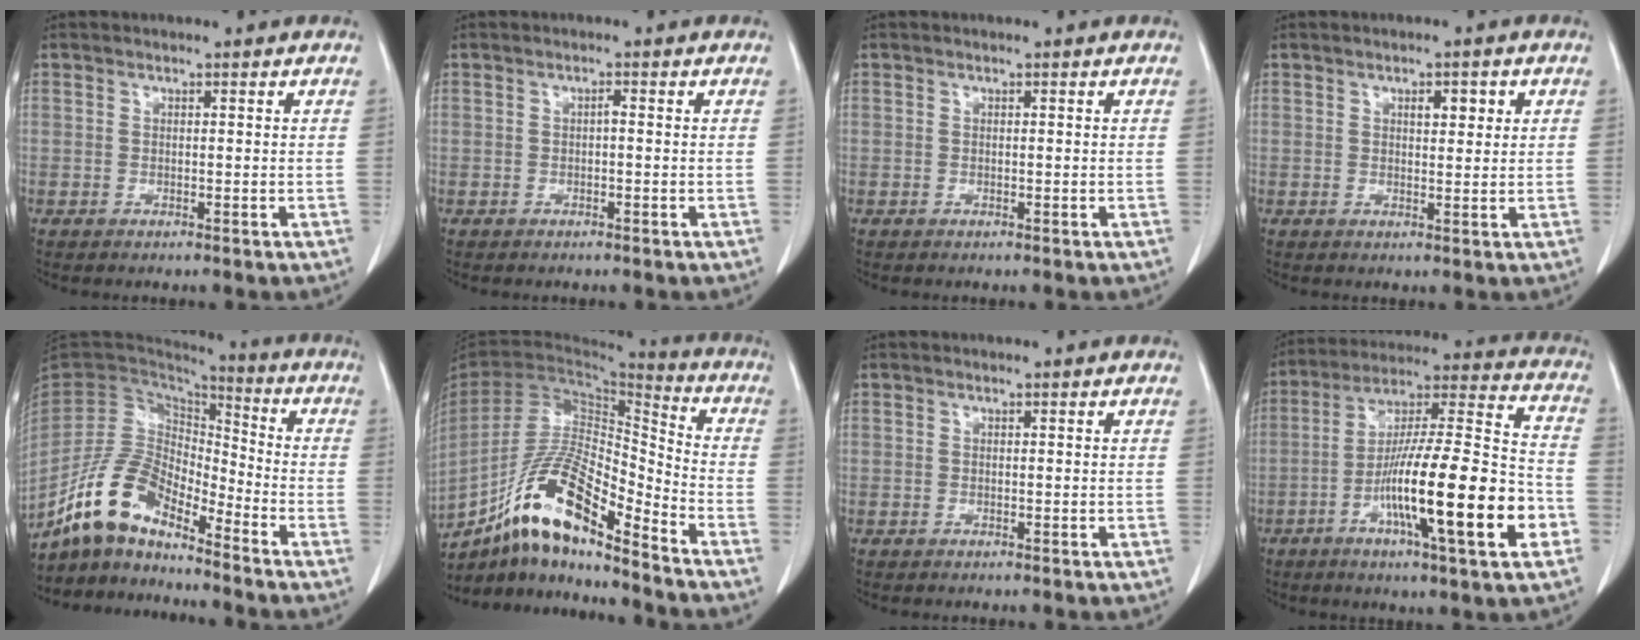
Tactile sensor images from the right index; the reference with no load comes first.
{"total": 0.6, "force": [-0.1, 0.2, 0.6], "torque": [-0.010, 0.003, -0.002]}
{"total": 0.0}
{"total": 3.0, "force": [1.2, 1.0, 2.5], "torque": [-0.037, 0.002, 0.018]}
{"total": 11.7, "force": [-9.6, 3.7, 5.6], "torque": [-0.121, 0.028, -0.184]}
{"total": 17.5, "force": [-12.0, 3.0, 12.4], "torque": [-0.238, -0.002, -0.218]}
{"total": 0.0}
{"total": 21.8, "force": [-7.5, 1.6, 20.5], "torque": [-0.325, -0.010, -0.124]}